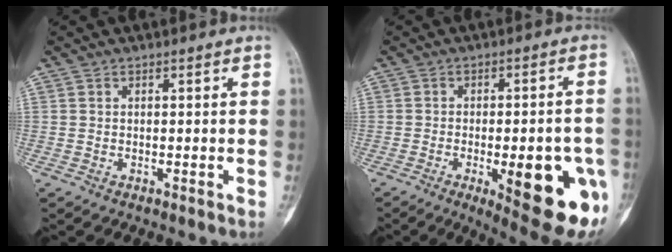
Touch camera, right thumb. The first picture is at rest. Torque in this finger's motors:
{"motor_torque": [1.33, 1.99, 0.24, -0.06, 0.01]}